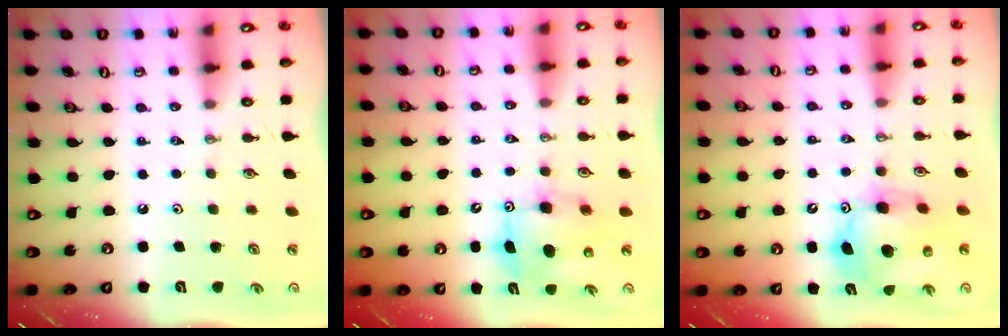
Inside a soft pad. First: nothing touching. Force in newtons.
{"total": 8.2, "press": 8.0, "slide": 1.7}
{"total": 13.1, "press": 13.1, "slide": 0.8}